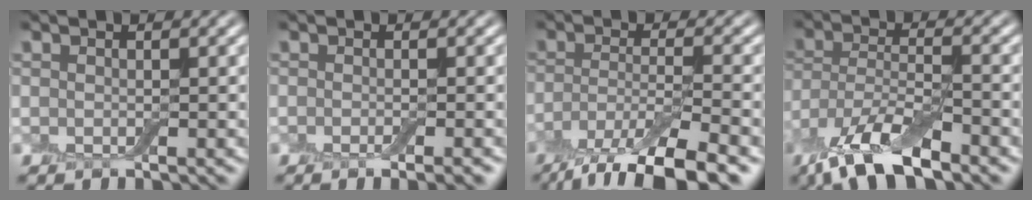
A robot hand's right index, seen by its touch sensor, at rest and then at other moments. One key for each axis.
{"total": 2.5, "fx": -1.1, "fy": 0.7, "fz": 2.1, "tx": -0.017, "ty": -0.001, "tz": -0.016}
{"total": 8.3, "fx": -5.5, "fy": 2.3, "fz": 5.8, "tx": -0.094, "ty": -0.013, "tz": -0.101}
{"total": 8.9, "fx": -6.3, "fy": 3.0, "fz": 5.6, "tx": -0.102, "ty": -0.004, "tz": -0.128}